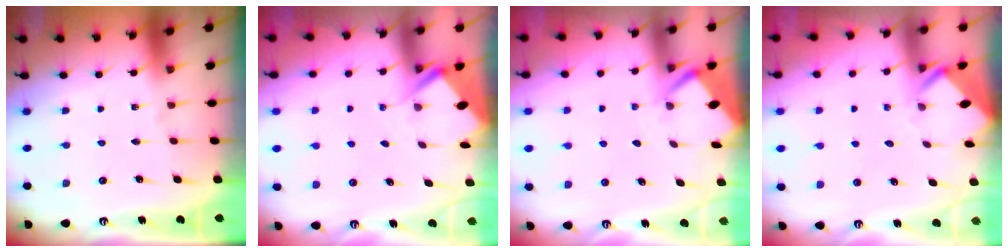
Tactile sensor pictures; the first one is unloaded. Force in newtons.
{"total": 2.7, "press": 2.7, "slide": 0.4}
{"total": 2.8, "press": 2.8, "slide": 0.3}
{"total": 3.4, "press": 3.4, "slide": 0.3}